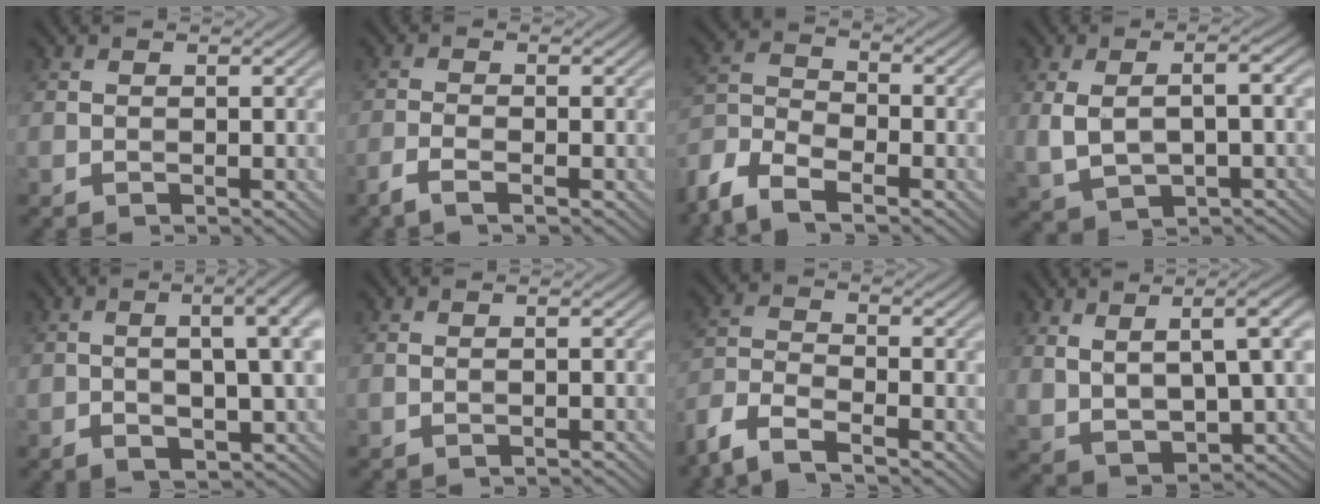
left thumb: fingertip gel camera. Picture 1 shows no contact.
{"total": 2.4, "force": [-1.6, 0.4, 1.8], "torque": [-0.040, -0.001, -0.041]}
{"total": 7.6, "force": [-5.6, 3.0, 4.1], "torque": [-0.095, -0.009, -0.135]}
{"total": 6.8, "force": [-0.1, 3.3, 5.9], "torque": [-0.126, -0.008, 0.003]}
{"total": 9.4, "force": [-0.3, 3.7, 8.6], "torque": [-0.129, 0.002, 0.000]}
{"total": 0.9, "force": [-0.5, 0.1, 0.7], "torque": [-0.010, 0.005, -0.011]}
{"total": 6.5, "force": [-5.1, 1.8, 3.6], "torque": [-0.082, -0.009, -0.118]}
{"total": 9.3, "force": [3.1, 3.8, 7.9], "torque": [-0.171, -0.007, 0.067]}